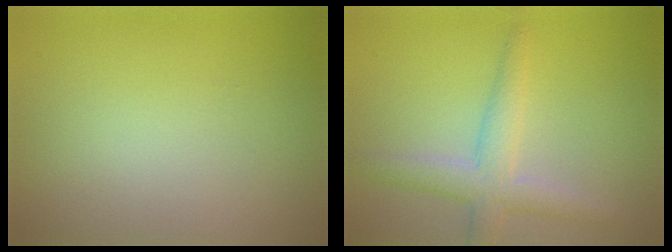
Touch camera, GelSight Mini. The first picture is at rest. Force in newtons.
{"total": 3.6, "press": 3.6, "slide": 0.2}